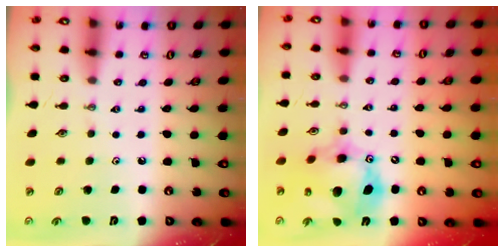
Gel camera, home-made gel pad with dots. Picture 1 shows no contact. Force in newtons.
{"total": 15.0, "press": 14.9, "slide": 1.3}